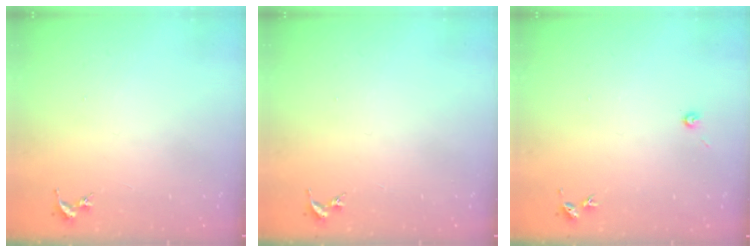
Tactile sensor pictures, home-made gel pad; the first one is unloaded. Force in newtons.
{"total": 0.0}
{"total": 3.0, "press": 3.0, "slide": 0.3}